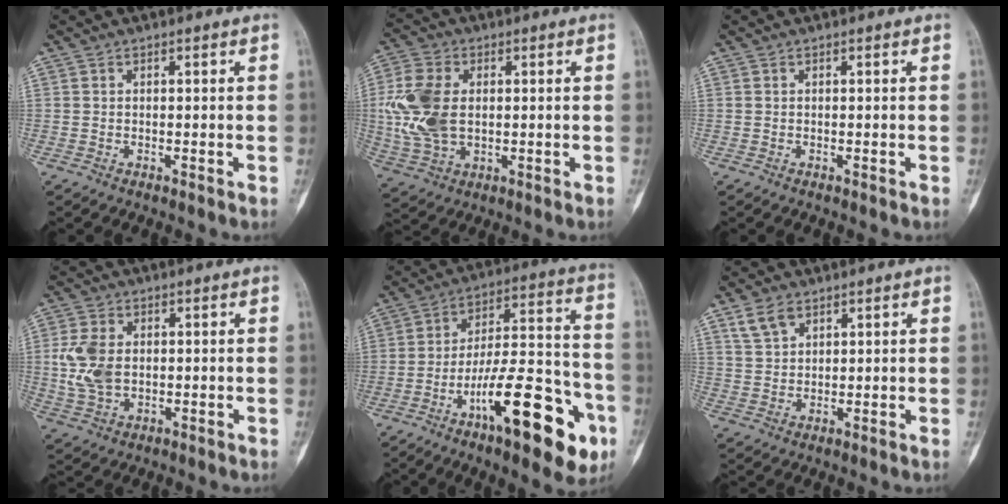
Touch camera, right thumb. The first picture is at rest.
{"total": 12.5, "force": [0.8, 8.1, 9.5], "torque": [-0.209, 0.003, 0.020]}
{"total": 0.0}
{"total": 8.2, "force": [0.5, 5.4, 6.1], "torque": [-0.131, -0.001, 0.016]}
{"total": 23.7, "force": [-10.7, 7.5, 19.8], "torque": [-0.275, 0.060, -0.161]}
{"total": 4.7, "force": [3.1, 2.8, 2.3], "torque": [-0.035, -0.010, 0.066]}